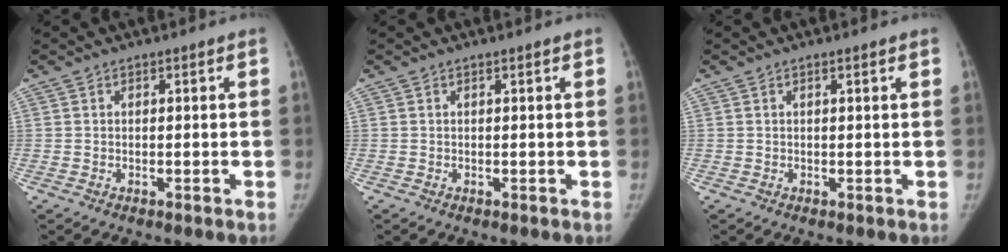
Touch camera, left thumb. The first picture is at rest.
{"total": 0.0}
{"total": 0.7, "force": [0.4, -0.1, 0.6], "torque": [-0.010, 0.000, 0.008]}